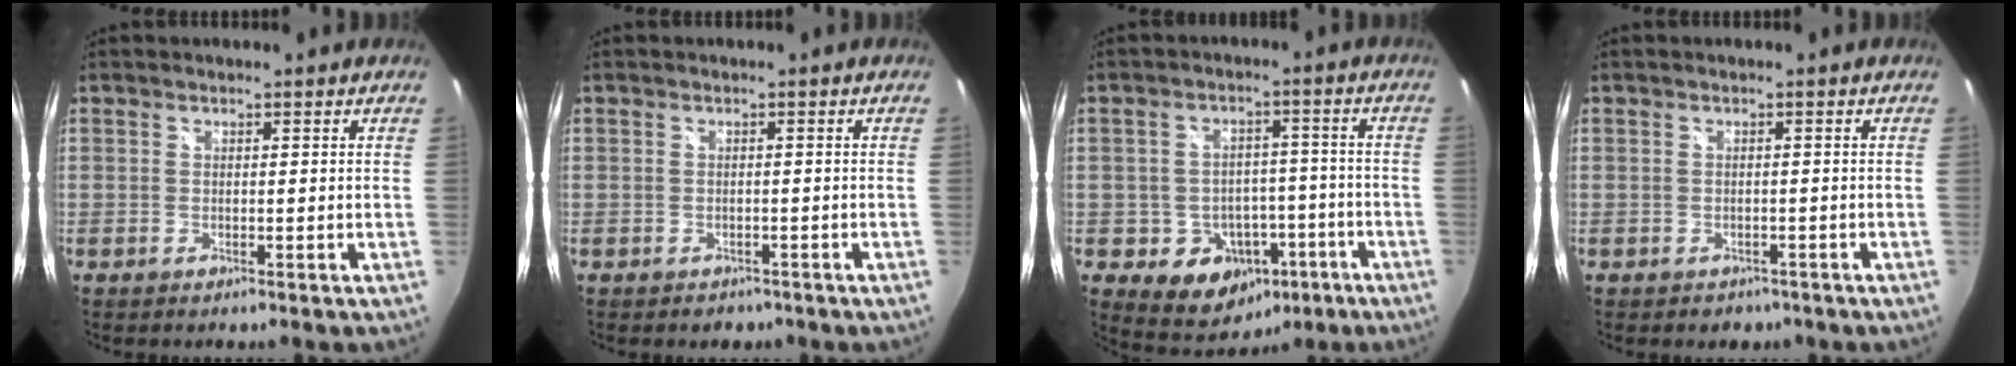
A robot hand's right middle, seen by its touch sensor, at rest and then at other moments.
{"total": 2.4, "force": [-1.6, 1.7, 0.5], "torque": [-0.013, -0.005, -0.020]}
{"total": 11.1, "force": [-4.9, 8.9, 4.6], "torque": [-0.094, 0.027, -0.042]}
{"total": 2.8, "force": [-1.8, 2.1, 0.7], "torque": [-0.016, -0.006, -0.021]}